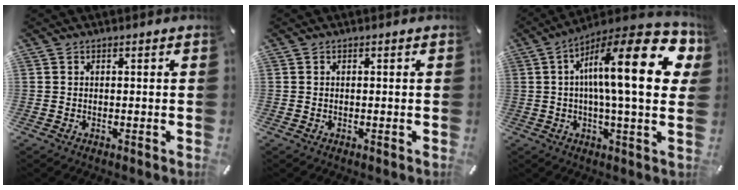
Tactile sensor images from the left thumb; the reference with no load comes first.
{"total": 0.0}
{"total": 24.3, "force": [6.3, 6.6, 22.5], "torque": [-0.336, -0.037, 0.093]}